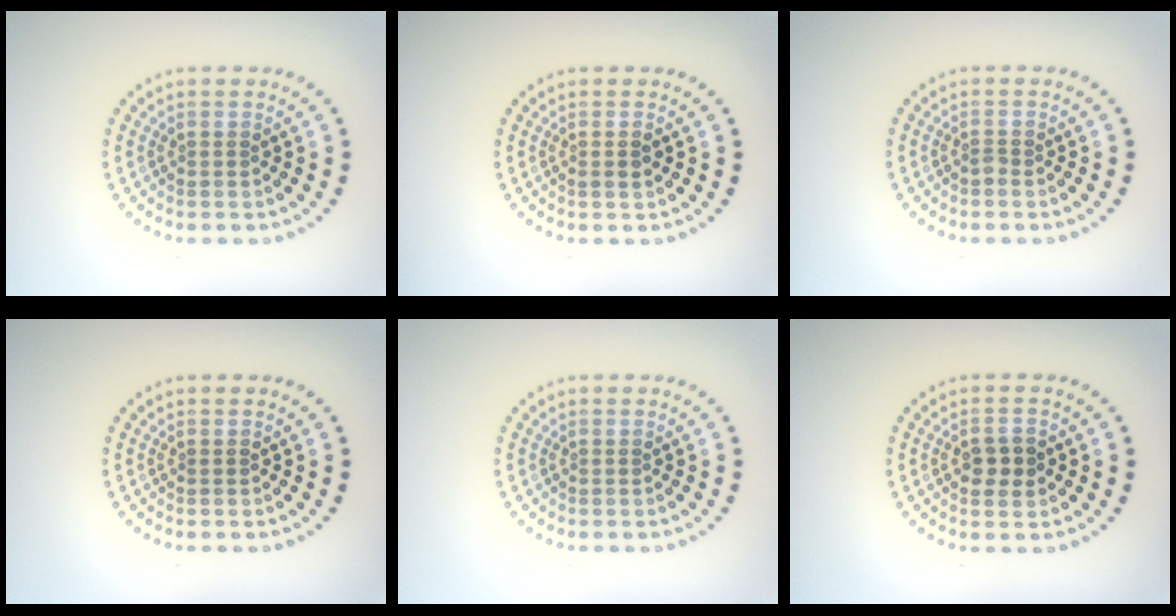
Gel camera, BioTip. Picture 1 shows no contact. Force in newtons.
{"total": 1.1, "press": 1.1, "slide": 0.4}
{"total": 0.7, "press": 0.5, "slide": 0.4}
{"total": 0.0}
{"total": 0.0}
{"total": 2.3, "press": 2.3, "slide": 0.2}